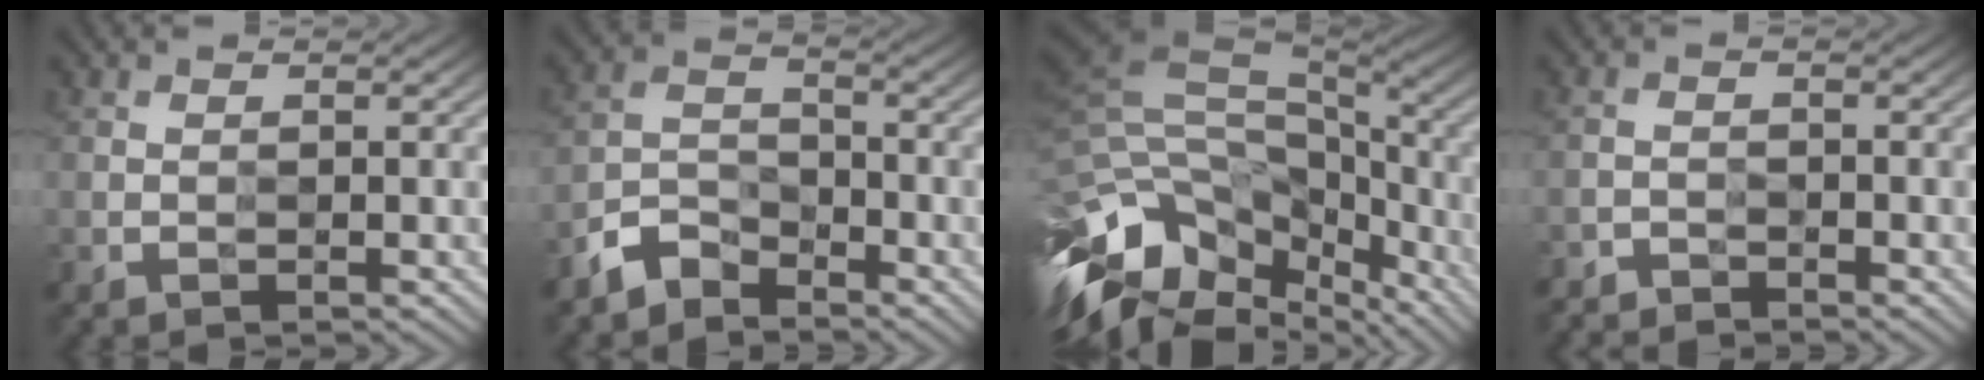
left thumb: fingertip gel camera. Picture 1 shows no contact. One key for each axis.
{"total": 5.1, "fx": -4.2, "fy": 2.3, "fz": 1.6, "tx": -0.034, "ty": -0.003, "tz": -0.102}
{"total": 15.0, "fx": -5.6, "fy": 8.4, "fz": 11.1, "tx": -0.249, "ty": -0.011, "tz": -0.078}
{"total": 2.8, "fx": -2.7, "fy": 0.4, "fz": 0.2, "tx": -0.003, "ty": -0.006, "tz": -0.059}